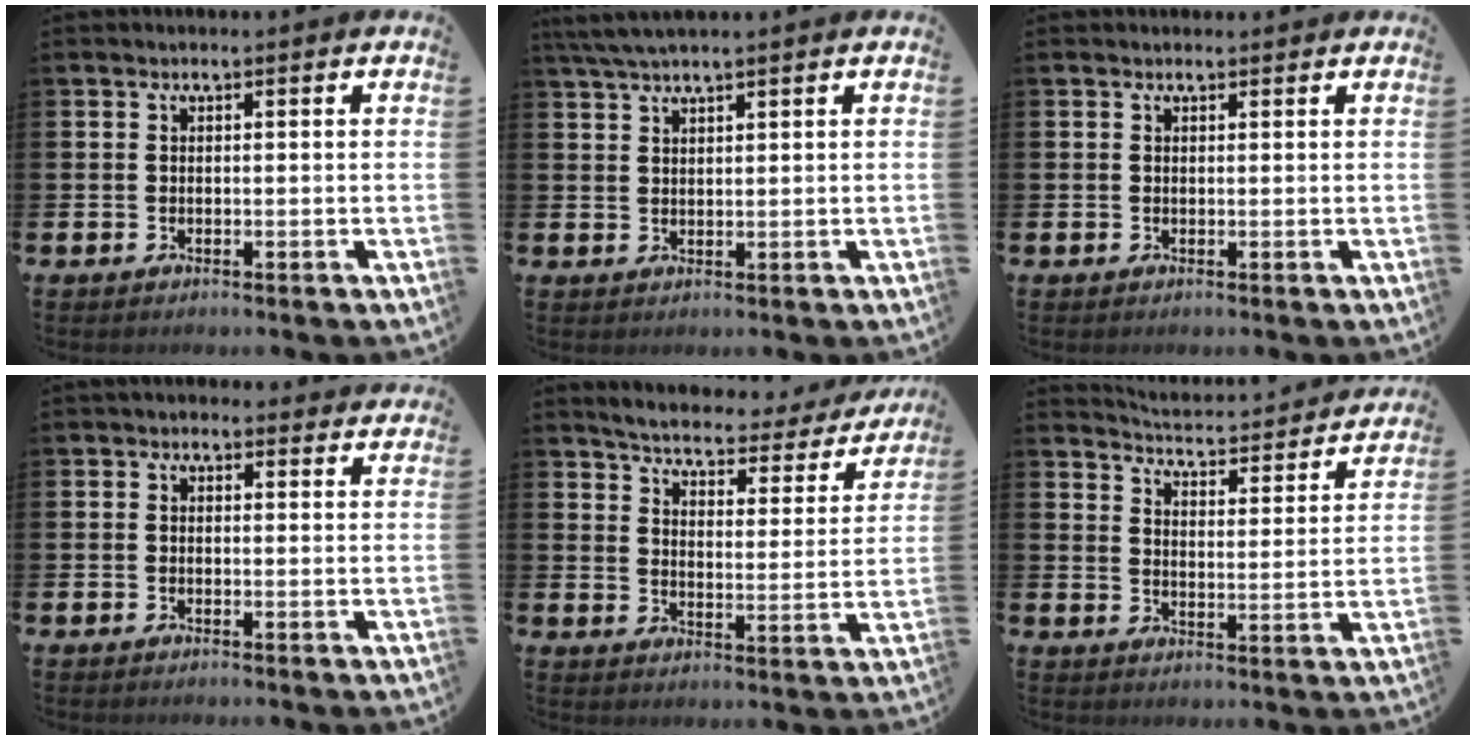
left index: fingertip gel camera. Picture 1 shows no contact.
{"total": 3.2, "force": [2.8, 0.2, 1.5], "torque": [-0.041, -0.001, 0.054]}
{"total": 0.5, "force": [0.5, 0.2, 0.1], "torque": [0.008, -0.002, 0.007]}
{"total": 1.4, "force": [1.2, 0.7, 0.1], "torque": [0.006, 0.001, 0.019]}
{"total": 4.5, "force": [4.2, 0.9, 1.2], "torque": [-0.046, -0.033, 0.066]}
{"total": 4.0, "force": [4.0, 0.4, 0.4], "torque": [-0.020, -0.040, 0.060]}